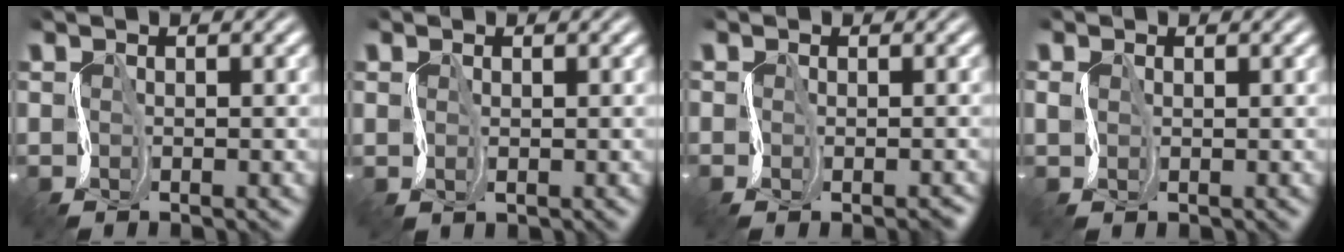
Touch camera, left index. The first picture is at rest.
{"total": 1.1, "force": [0.3, 0.1, -1.1], "torque": [0.008, 0.005, 0.004]}
{"total": 1.5, "force": [-1.1, 0.9, 0.5], "torque": [-0.007, -0.004, -0.016]}
{"total": 0.9, "force": [0.3, 0.0, -0.8], "torque": [0.004, 0.004, 0.001]}